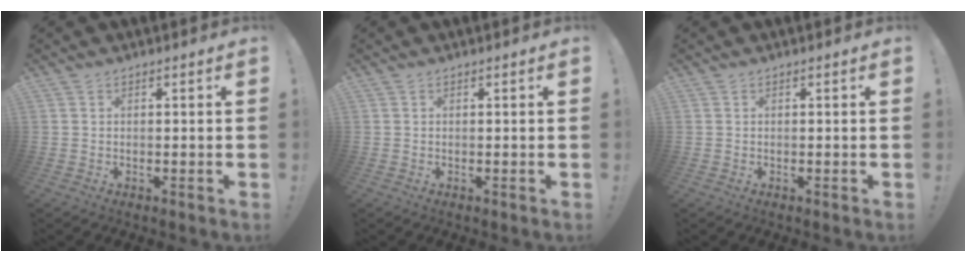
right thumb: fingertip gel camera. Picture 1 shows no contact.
{"total": 0.0}
{"total": 0.0}